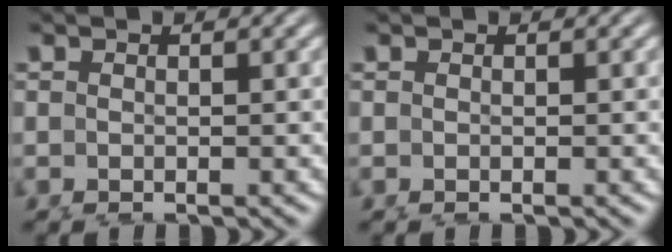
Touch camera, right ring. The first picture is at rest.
{"total": 0.0}